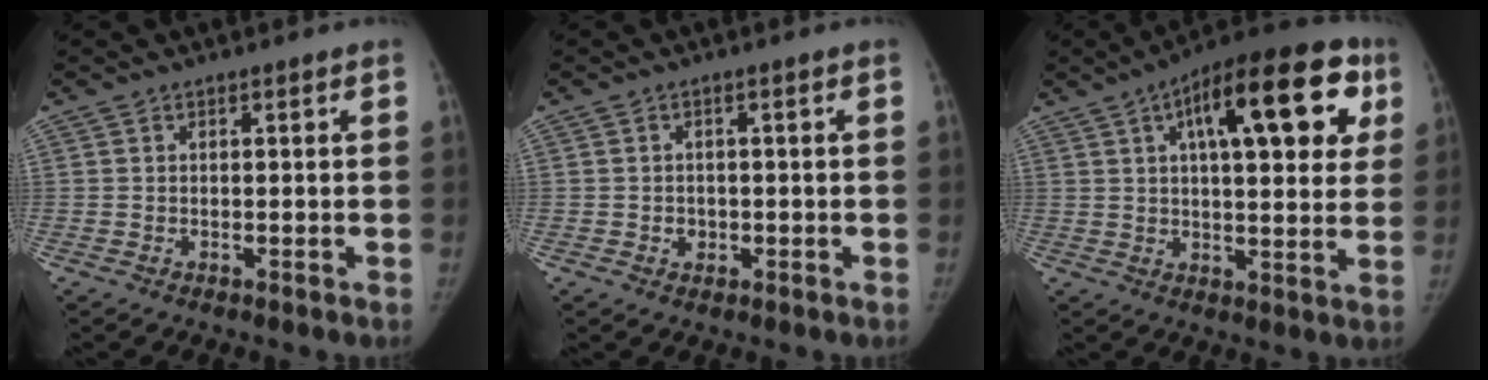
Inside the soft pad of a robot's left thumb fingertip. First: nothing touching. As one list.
[{"total": 1.9, "force": [-0.6, 1.7, 0.5], "torque": [0.003, 0.004, -0.006]}, {"total": 22.6, "force": [8.5, 8.9, 19.0], "torque": [-0.240, 0.015, 0.115]}]